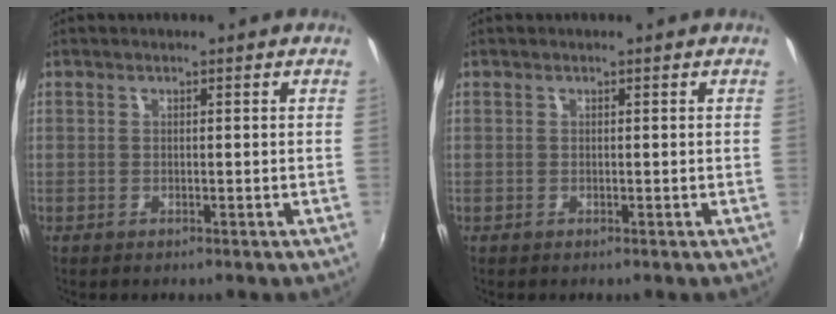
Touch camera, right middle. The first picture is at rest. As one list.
[{"total": 0.0}]